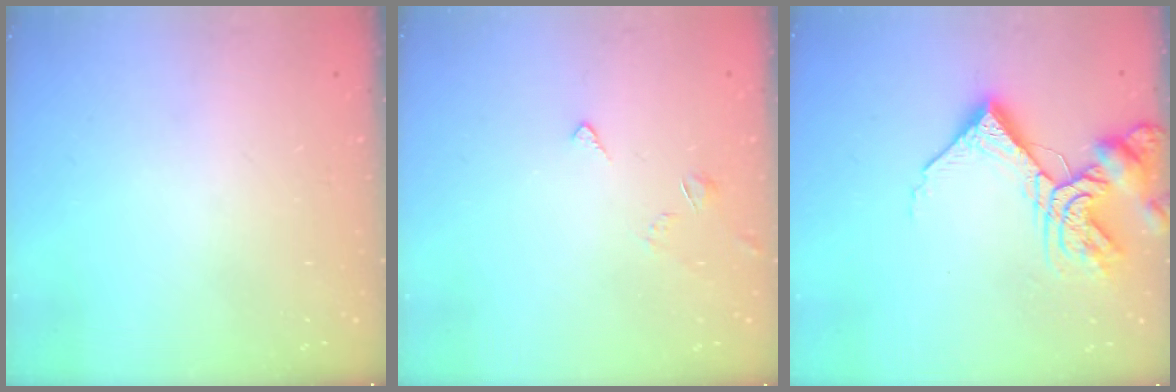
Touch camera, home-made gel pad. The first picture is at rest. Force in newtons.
{"total": 2.9, "press": 2.8, "slide": 0.6}
{"total": 13.0, "press": 12.9, "slide": 1.6}